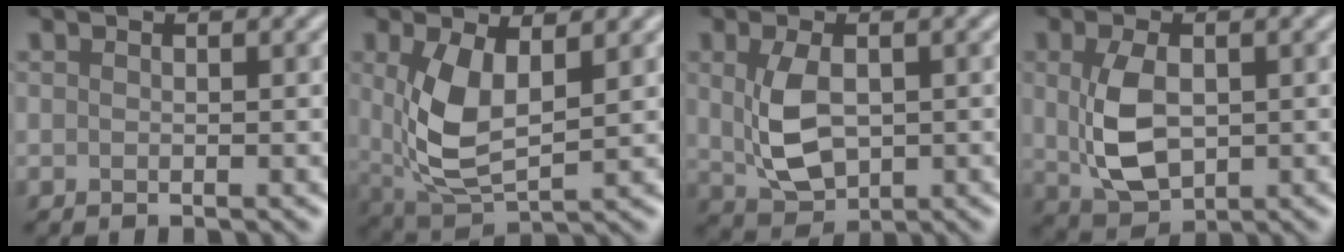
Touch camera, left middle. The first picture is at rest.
{"total": 6.2, "force": [1.2, 3.0, 5.3], "torque": [-0.122, -0.009, 0.030]}
{"total": 4.9, "force": [0.2, 3.1, 3.8], "torque": [-0.090, -0.005, 0.016]}
{"total": 5.6, "force": [0.2, 3.5, 4.4], "torque": [-0.104, -0.007, 0.015]}